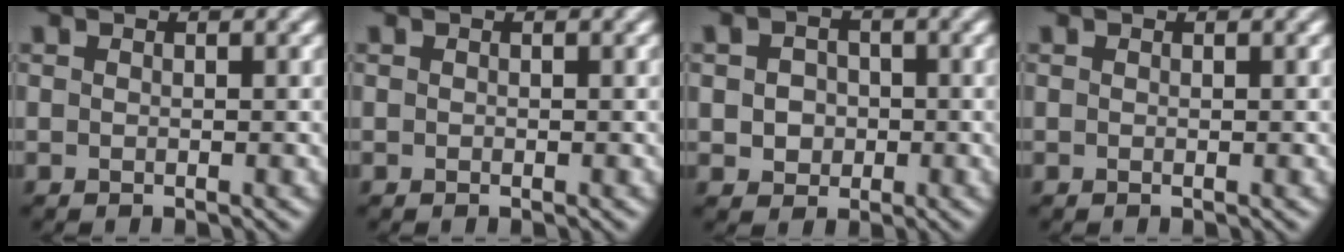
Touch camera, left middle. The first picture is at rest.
{"total": 0.0}
{"total": 3.6, "force": [0.1, 3.0, 1.9], "torque": [-0.029, 0.013, -0.005]}
{"total": 0.0}